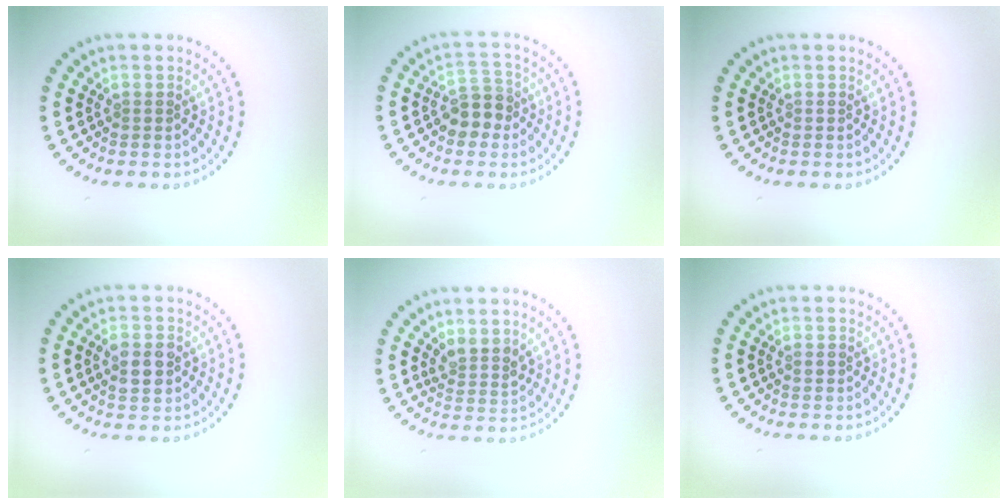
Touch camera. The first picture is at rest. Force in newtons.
{"total": 3.3, "press": 3.0, "slide": 1.2}
{"total": 0.0}
{"total": 2.8, "press": 2.8, "slide": 0.2}
{"total": 2.1, "press": 1.7, "slide": 1.2}
{"total": 0.7, "press": 0.7, "slide": 0.2}